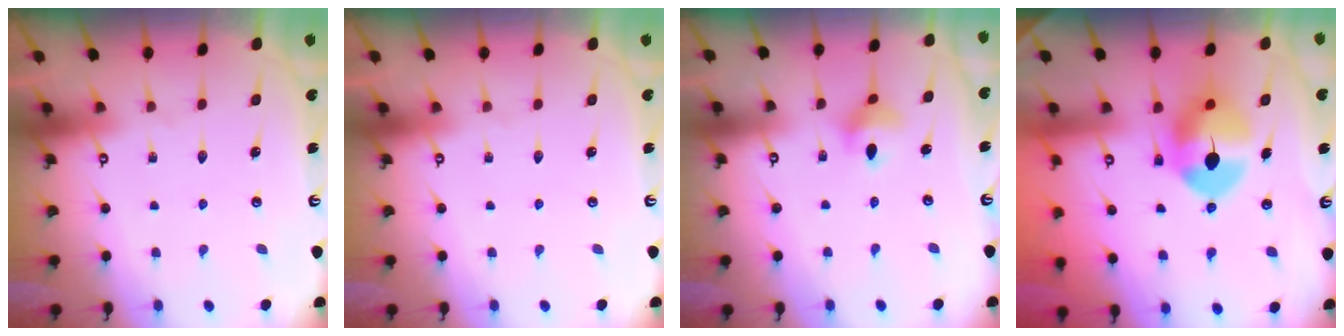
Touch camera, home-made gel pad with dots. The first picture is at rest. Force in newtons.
{"total": 0.0}
{"total": 6.0, "press": 5.7, "slide": 2.1}
{"total": 10.4, "press": 10.3, "slide": 1.3}